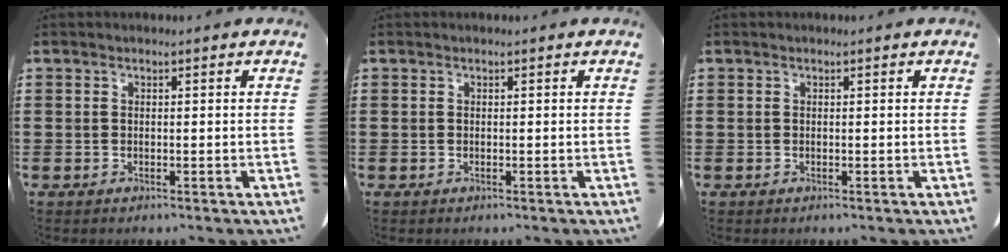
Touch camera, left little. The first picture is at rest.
{"total": 0.0}
{"total": 0.0}